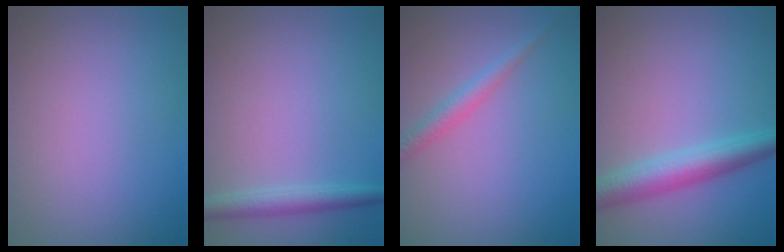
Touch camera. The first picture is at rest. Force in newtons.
{"total": 2.2, "press": 2.2, "slide": 0.1}
{"total": 1.9, "press": 1.9, "slide": 0.1}
{"total": 4.3, "press": 4.3, "slide": 0.0}